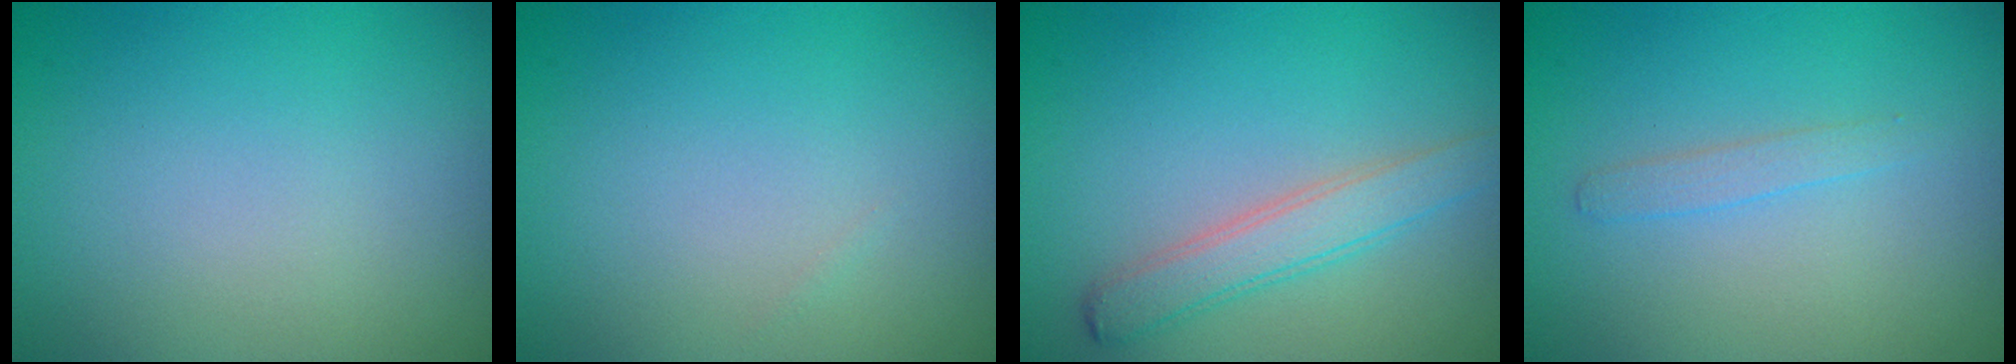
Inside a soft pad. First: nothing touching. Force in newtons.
{"total": 0.0}
{"total": 2.9, "press": 2.9, "slide": 0.1}
{"total": 1.0, "press": 1.0, "slide": 0.1}